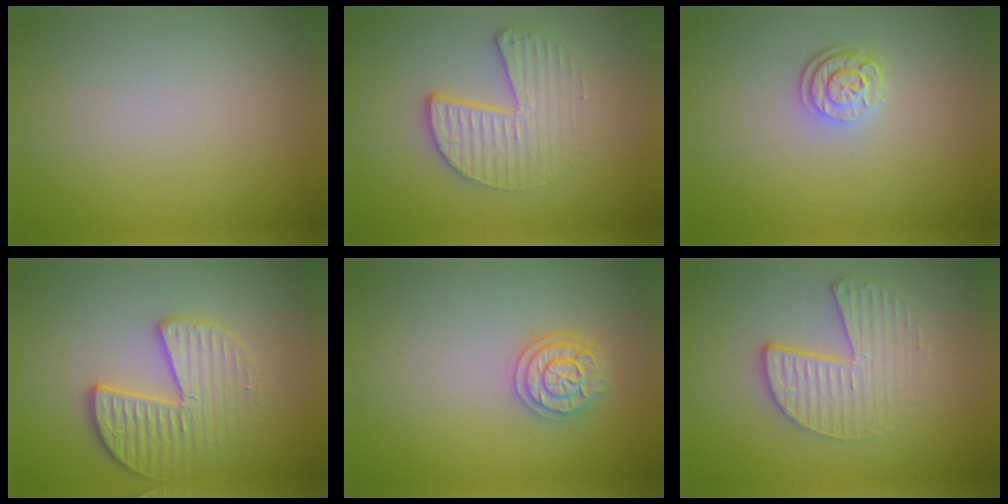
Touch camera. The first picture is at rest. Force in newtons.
{"total": 3.4, "press": 2.8, "slide": 1.8}
{"total": 2.5, "press": 1.9, "slide": 1.6}
{"total": 3.4, "press": 3.3, "slide": 1.0}
{"total": 2.4, "press": 2.4, "slide": 0.4}
{"total": 3.6, "press": 2.7, "slide": 2.4}